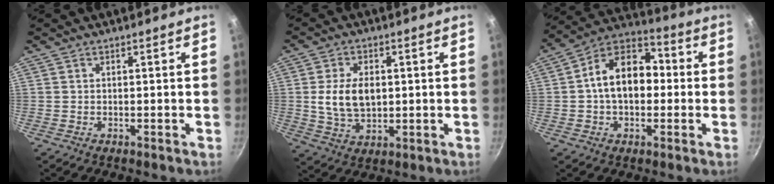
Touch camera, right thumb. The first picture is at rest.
{"total": 9.3, "force": [0.8, 6.0, 7.0], "torque": [-0.118, -0.006, 0.017]}
{"total": 14.5, "force": [0.2, 9.9, 10.5], "torque": [-0.128, 0.042, -0.018]}